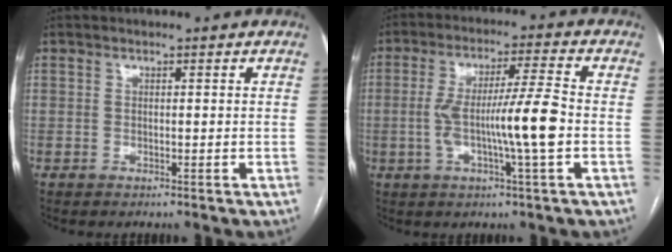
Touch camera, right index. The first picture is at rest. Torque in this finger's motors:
{"motor_torque": [1.34, -0.04, 0.65, 0.21]}